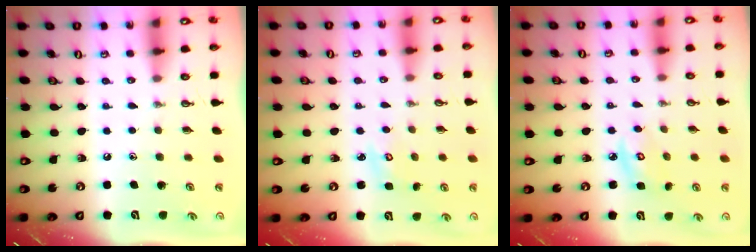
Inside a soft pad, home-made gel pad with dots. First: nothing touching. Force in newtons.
{"total": 3.0, "press": 3.0, "slide": 0.3}
{"total": 4.8, "press": 4.7, "slide": 0.2}